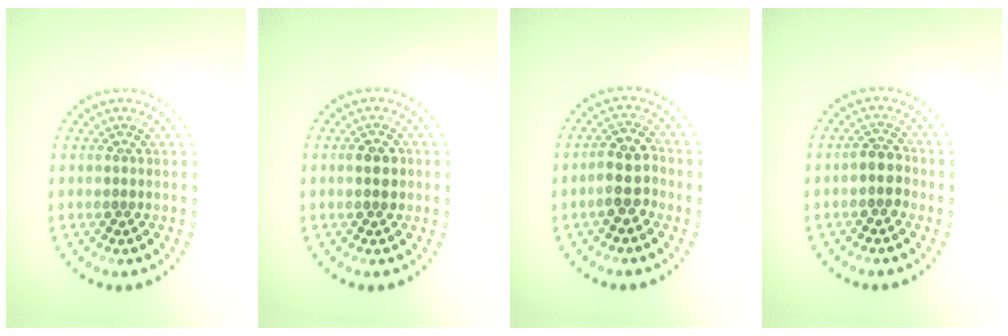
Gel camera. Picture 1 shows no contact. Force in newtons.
{"total": 1.8, "press": 1.8, "slide": 0.1}
{"total": 3.1, "press": 2.9, "slide": 1.1}
{"total": 2.1, "press": 1.9, "slide": 0.8}